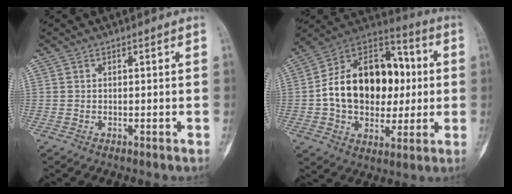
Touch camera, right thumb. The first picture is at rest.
{"total": 24.0, "force": [0.9, 16.6, 17.3], "torque": [-0.251, 0.033, 0.020]}